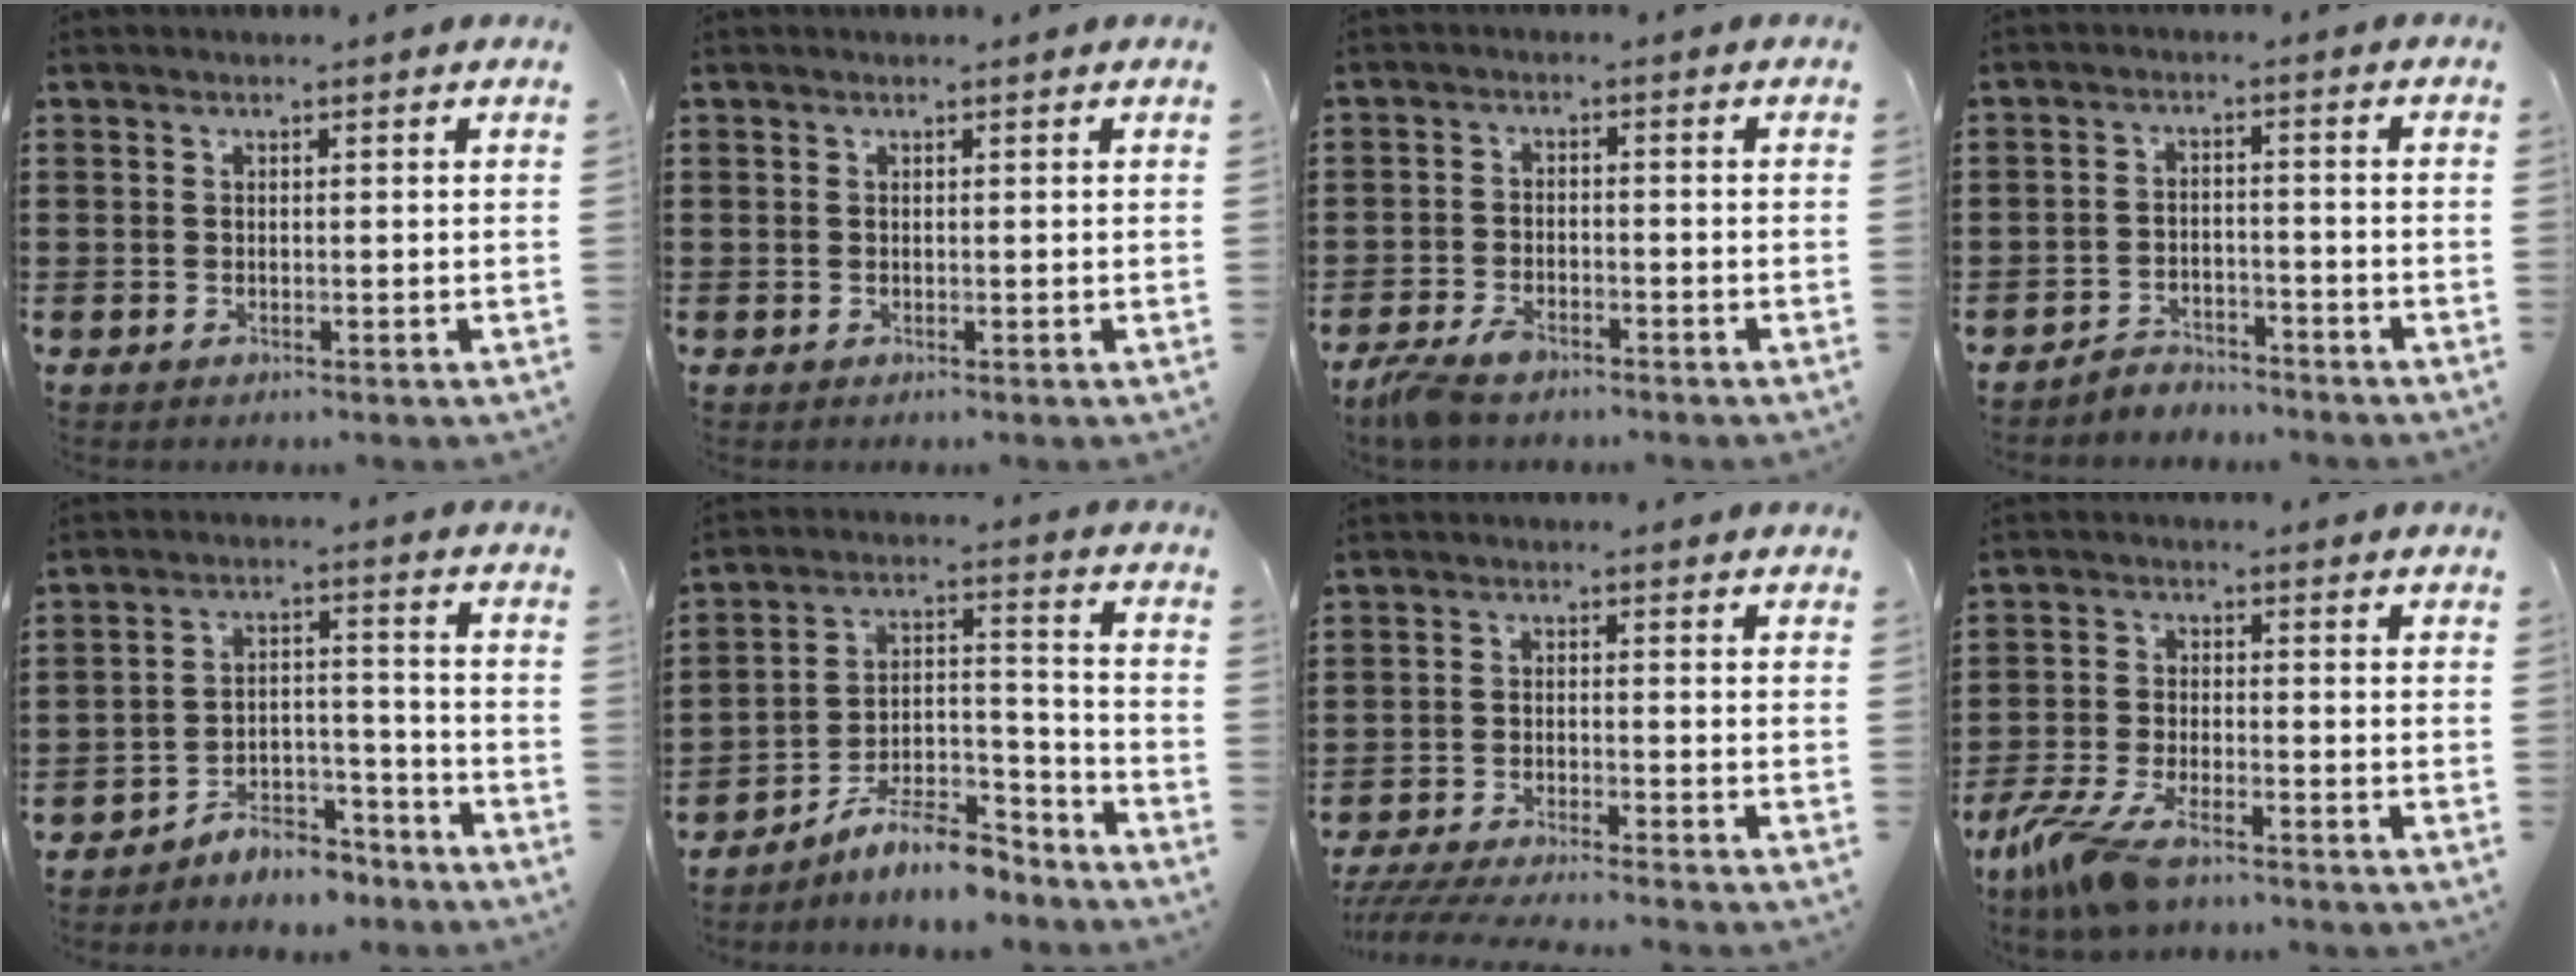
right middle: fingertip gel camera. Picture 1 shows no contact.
{"total": 0.0}
{"total": 3.6, "force": [-3.0, 1.3, 1.5], "torque": [-0.048, -0.001, -0.066]}
{"total": 3.2, "force": [-3.2, 0.5, -0.3], "torque": [-0.003, 0.002, -0.069]}
{"total": 5.9, "force": [-5.7, 1.4, 0.6], "torque": [-0.007, 0.019, -0.112]}
{"total": 9.6, "force": [-8.4, 2.0, 4.1], "torque": [-0.056, 0.030, -0.155]}
{"total": 4.1, "force": [-3.9, -0.2, 1.1], "torque": [-0.032, -0.013, -0.082]}
{"total": 7.6, "force": [-5.3, 2.2, 5.0], "torque": [-0.126, -0.011, -0.105]}